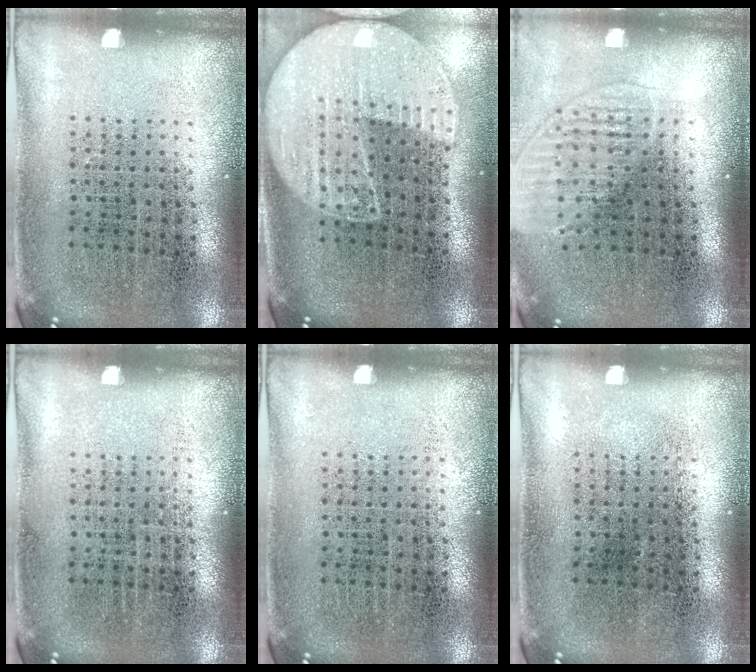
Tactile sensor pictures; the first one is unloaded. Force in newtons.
{"total": 2.0, "press": 1.8, "slide": 0.9}
{"total": 1.3, "press": 1.2, "slide": 0.6}
{"total": 0.0}
{"total": 0.0}
{"total": 0.0}